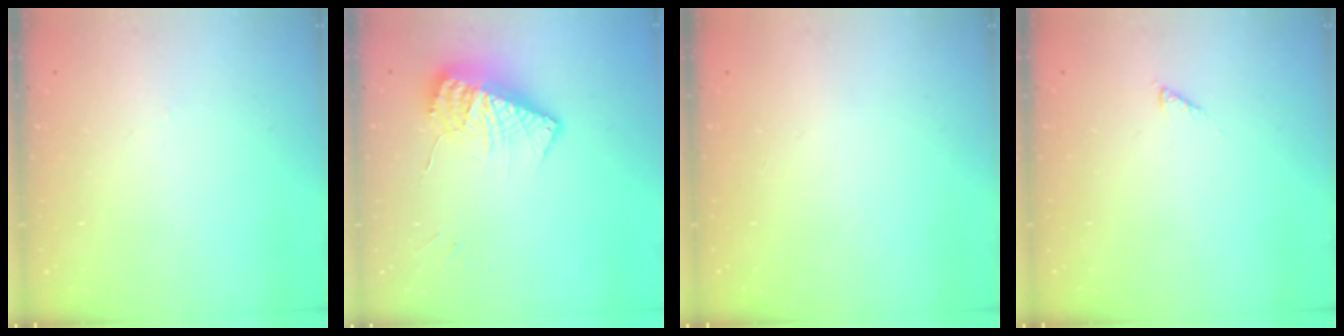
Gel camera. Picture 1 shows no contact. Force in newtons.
{"total": 12.2, "press": 12.2, "slide": 1.3}
{"total": 0.0}
{"total": 1.6, "press": 1.5, "slide": 0.3}